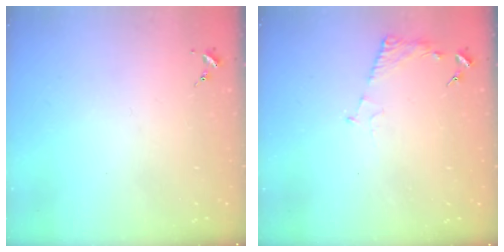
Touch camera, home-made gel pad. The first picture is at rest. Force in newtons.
{"total": 5.1, "press": 5.1, "slide": 0.7}